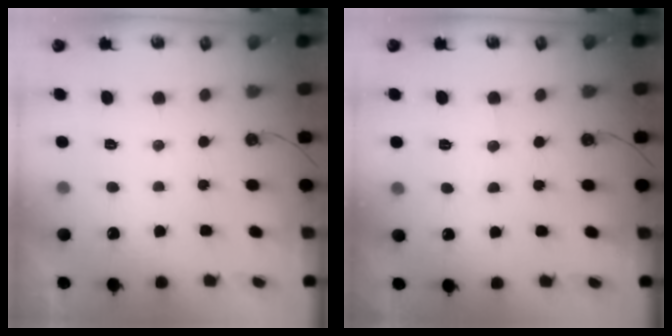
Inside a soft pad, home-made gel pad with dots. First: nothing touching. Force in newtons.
{"total": 5.9, "press": 5.9, "slide": 0.3}